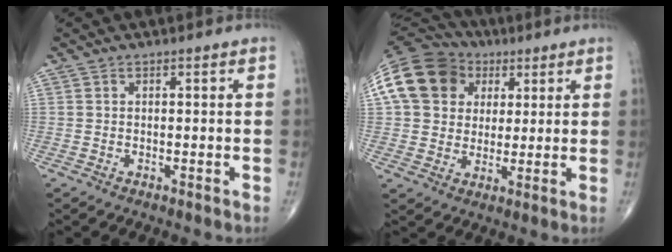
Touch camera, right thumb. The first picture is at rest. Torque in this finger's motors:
{"motor_torque": [0.62, 3.26, 1.22, 0.20, 0.14]}